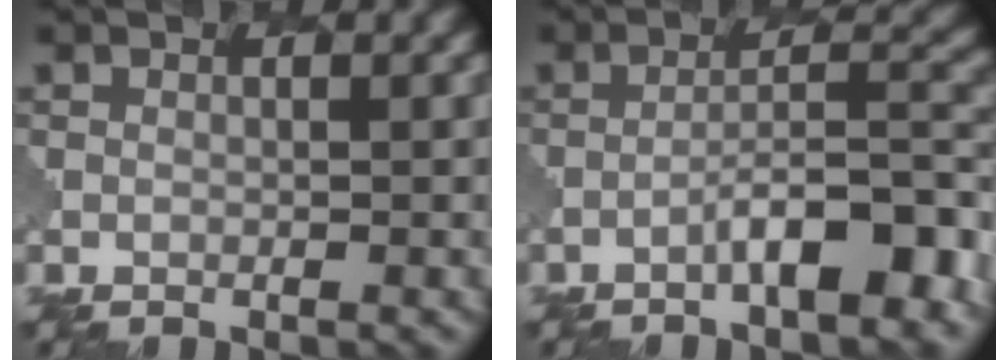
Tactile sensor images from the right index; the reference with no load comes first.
{"total": 5.7, "force": [-3.4, 1.0, 4.4], "torque": [-0.069, 0.019, -0.050]}